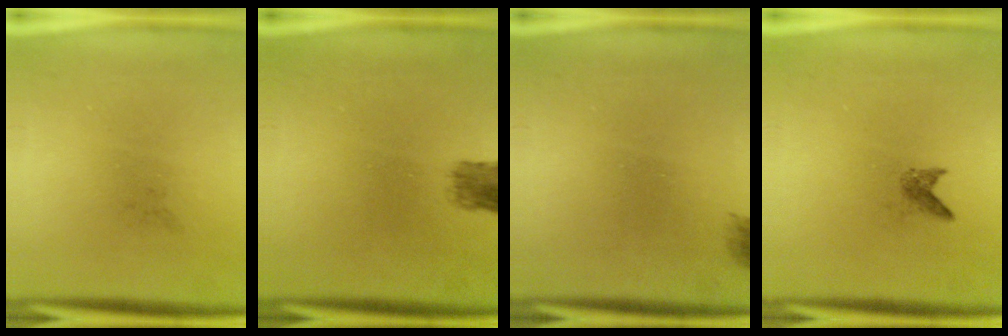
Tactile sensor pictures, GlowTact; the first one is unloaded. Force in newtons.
{"total": 2.9}
{"total": 1.1}
{"total": 0.9}